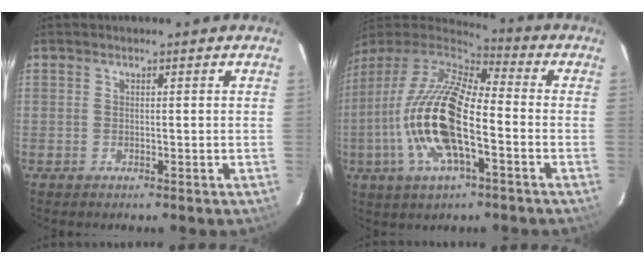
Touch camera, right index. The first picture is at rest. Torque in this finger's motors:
{"motor_torque": [2.14, 0.00, 0.69, 0.21]}